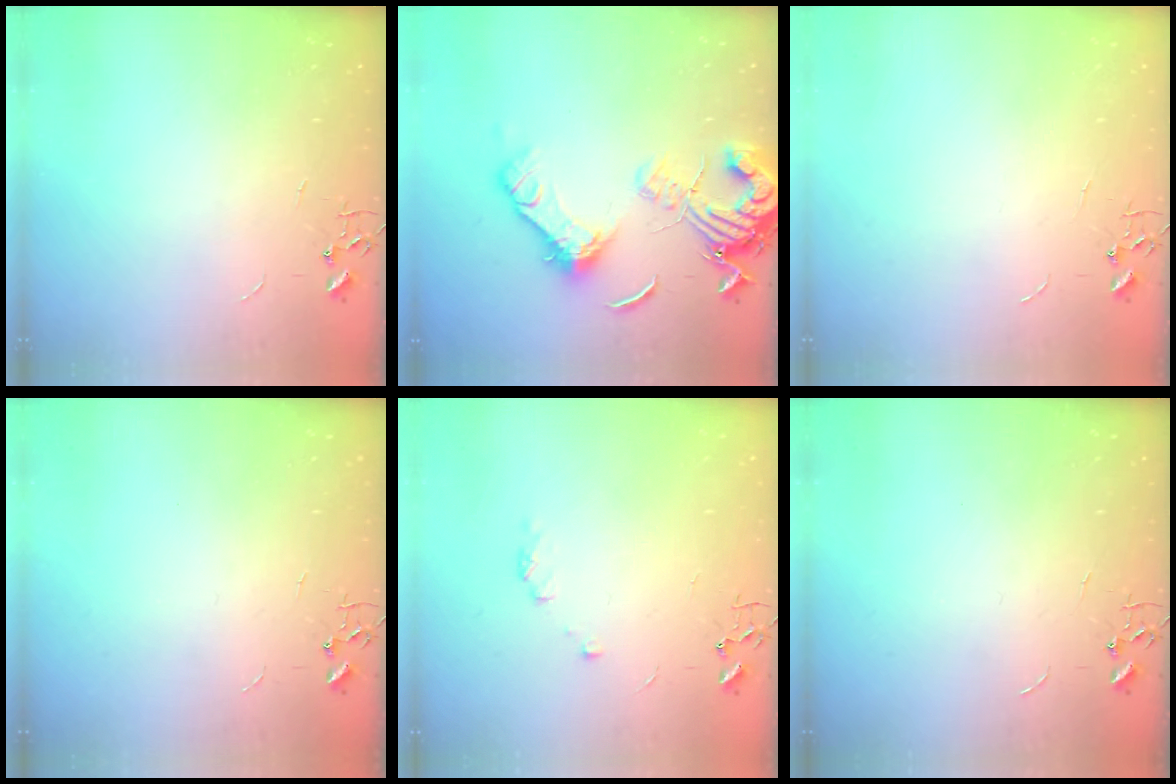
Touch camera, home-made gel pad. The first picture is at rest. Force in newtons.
{"total": 16.5, "press": 16.4, "slide": 2.4}
{"total": 0.0}
{"total": 0.0}
{"total": 4.9, "press": 4.8, "slide": 0.6}
{"total": 0.0}